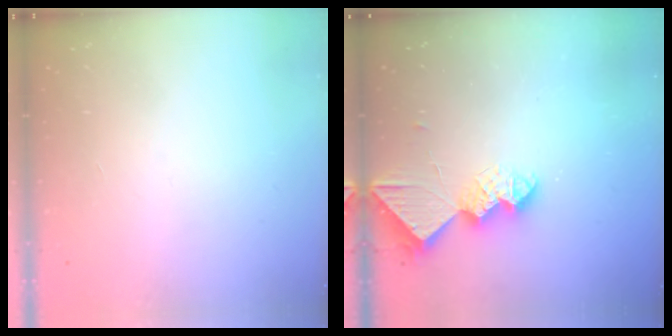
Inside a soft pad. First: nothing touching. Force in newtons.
{"total": 10.6, "press": 10.6, "slide": 0.8}